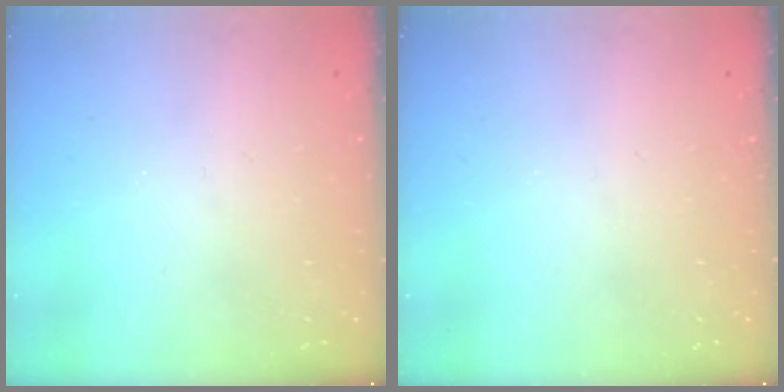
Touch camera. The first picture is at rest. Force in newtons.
{"total": 0.0}